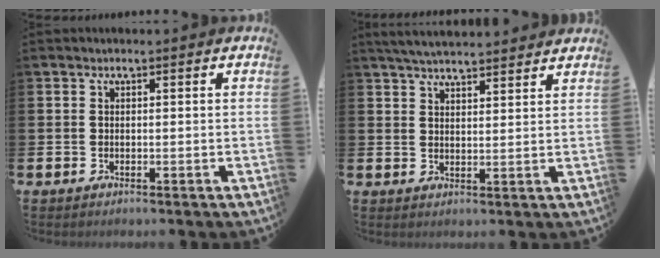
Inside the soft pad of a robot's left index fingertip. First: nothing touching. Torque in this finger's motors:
{"motor_torque": [1.04, -1.10, 0.18, 0.05]}